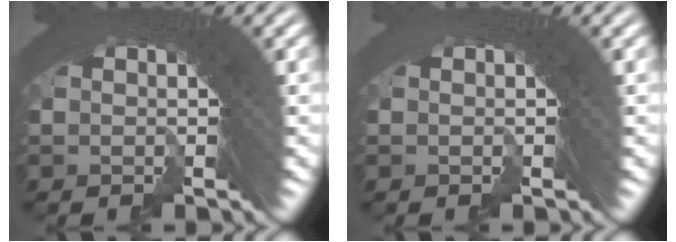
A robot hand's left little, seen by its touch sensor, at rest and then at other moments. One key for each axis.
{"total": 1.2, "fx": -0.3, "fy": -0.7, "fz": -1.0, "tx": 0.016, "ty": -0.002, "tz": -0.003}